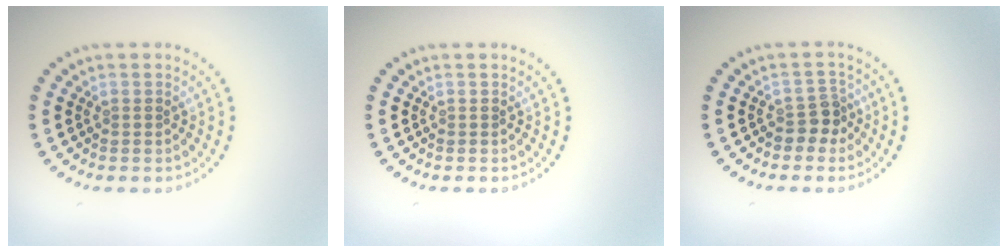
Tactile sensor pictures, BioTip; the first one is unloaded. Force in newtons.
{"total": 0.0}
{"total": 1.9, "press": 1.6, "slide": 1.1}